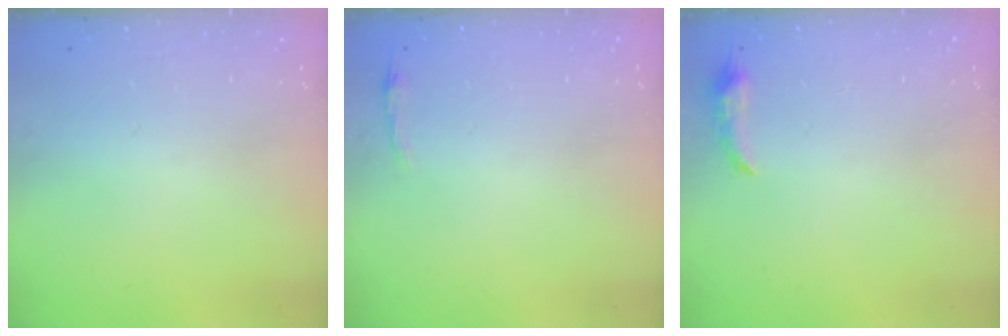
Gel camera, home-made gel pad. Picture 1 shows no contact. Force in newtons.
{"total": 2.9, "press": 2.8, "slide": 0.7}
{"total": 5.4, "press": 4.6, "slide": 2.8}